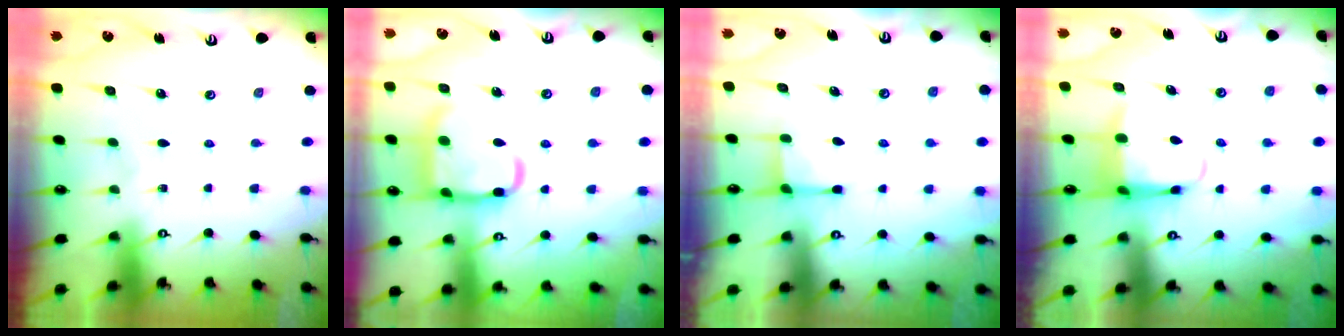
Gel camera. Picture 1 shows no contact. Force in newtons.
{"total": 17.8, "press": 17.7, "slide": 1.5}
{"total": 2.4, "press": 2.4, "slide": 0.3}
{"total": 5.2, "press": 5.1, "slide": 1.0}